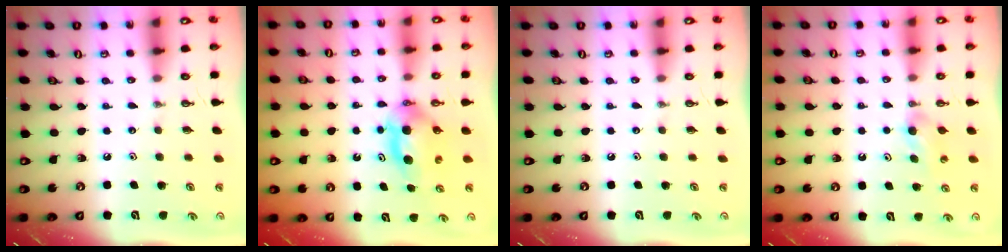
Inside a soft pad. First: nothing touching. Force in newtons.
{"total": 7.0, "press": 6.1, "slide": 3.4}
{"total": 0.0}
{"total": 3.5, "press": 3.5, "slide": 0.5}